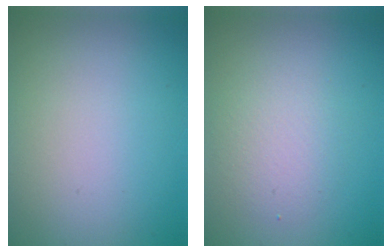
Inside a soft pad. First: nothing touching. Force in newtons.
{"total": 2.8, "press": 2.8, "slide": 0.1}